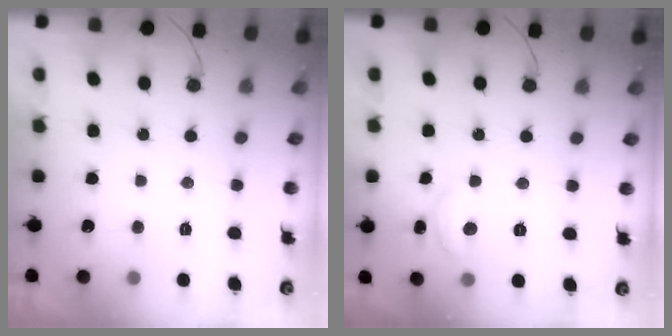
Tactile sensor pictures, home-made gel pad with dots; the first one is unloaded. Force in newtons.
{"total": 6.4, "press": 6.4, "slide": 0.5}